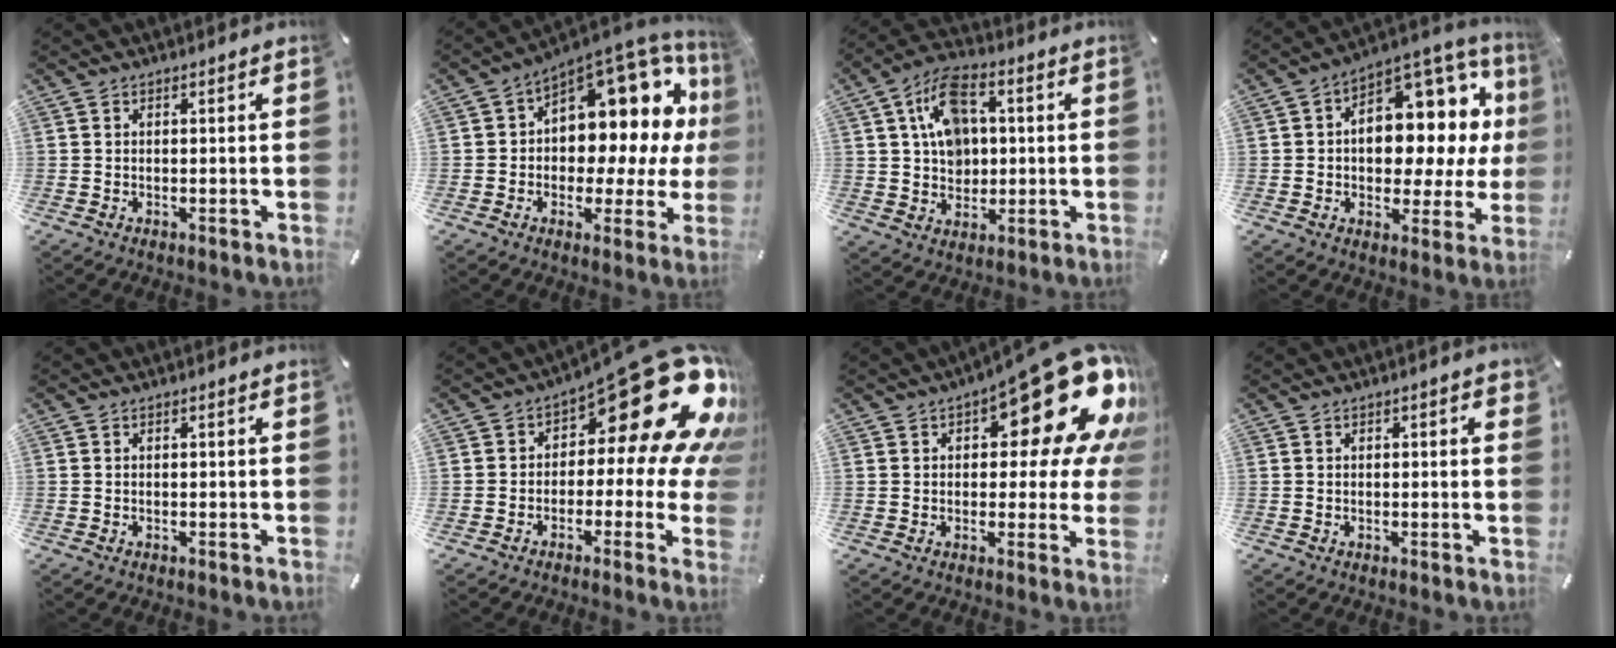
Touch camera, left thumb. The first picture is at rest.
{"total": 13.6, "force": [6.9, 8.3, 8.4], "torque": [-0.100, -0.086, 0.115]}
{"total": 11.0, "force": [2.7, 8.5, 6.5], "torque": [-0.119, 0.004, 0.049]}
{"total": 14.0, "force": [2.8, 9.4, 10.0], "torque": [-0.119, -0.044, 0.045]}
{"total": 0.0}
{"total": 26.7, "force": [11.1, 11.6, 21.4], "torque": [-0.258, -0.083, 0.193]}
{"total": 24.4, "force": [11.7, 9.9, 19.0], "torque": [-0.240, -0.073, 0.193]}
{"total": 1.2, "force": [0.2, 0.4, 1.1], "torque": [-0.013, 0.001, 0.001]}